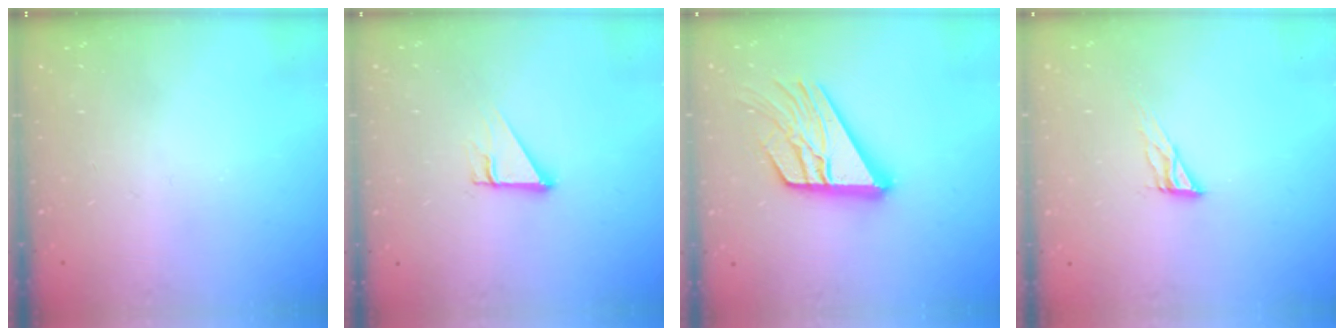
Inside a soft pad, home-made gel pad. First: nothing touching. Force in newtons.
{"total": 4.2, "press": 4.2, "slide": 0.3}
{"total": 17.5, "press": 17.4, "slide": 1.7}
{"total": 6.9, "press": 6.8, "slide": 0.5}